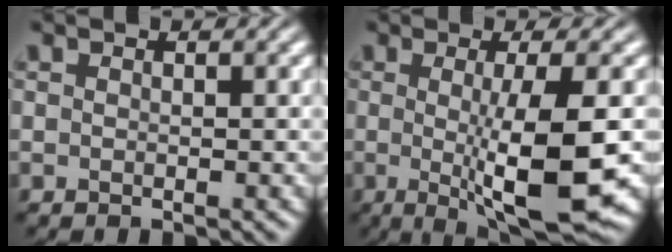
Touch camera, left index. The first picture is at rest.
{"total": 8.4, "force": [-0.8, 1.7, 8.2], "torque": [-0.118, -0.016, -0.009]}